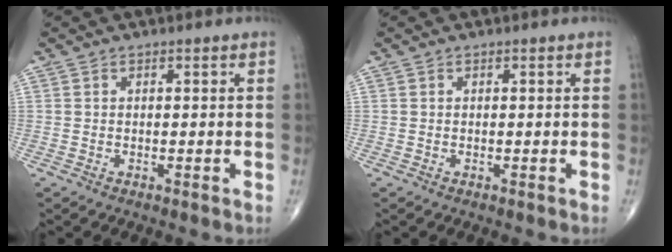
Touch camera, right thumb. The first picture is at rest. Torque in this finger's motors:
{"motor_torque": [0.00, 0.00, -0.08, -0.01, -0.02]}